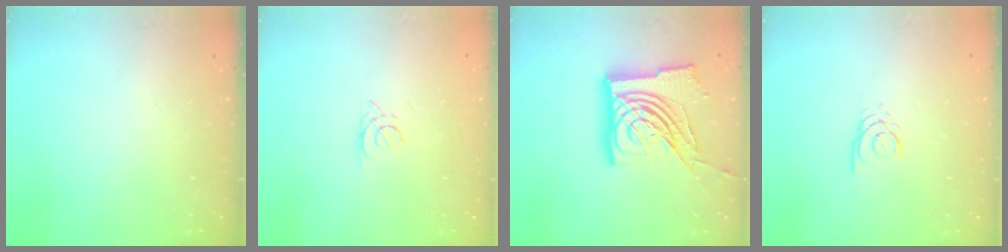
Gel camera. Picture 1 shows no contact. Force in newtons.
{"total": 1.7, "press": 1.7, "slide": 0.3}
{"total": 26.7, "press": 26.5, "slide": 3.2}
{"total": 2.7, "press": 2.7, "slide": 0.3}